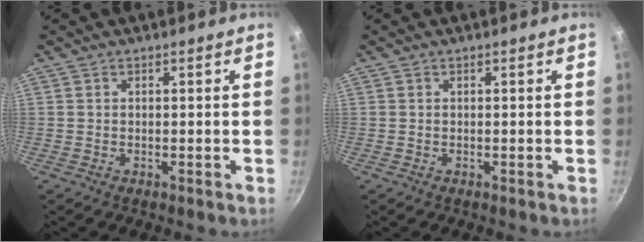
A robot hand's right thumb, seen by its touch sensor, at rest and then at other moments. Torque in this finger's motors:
{"motor_torque": [0.00, 0.00, -0.23, 0.27, 0.01]}